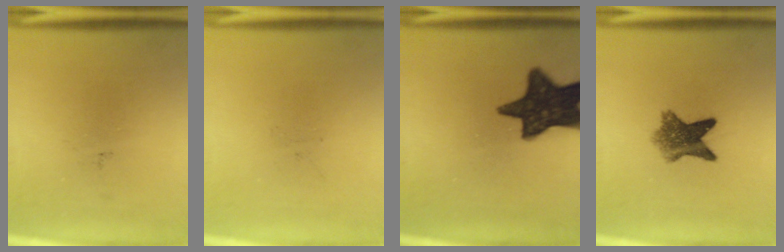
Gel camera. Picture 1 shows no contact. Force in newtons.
{"total": 0.0}
{"total": 14.4}
{"total": 6.8}